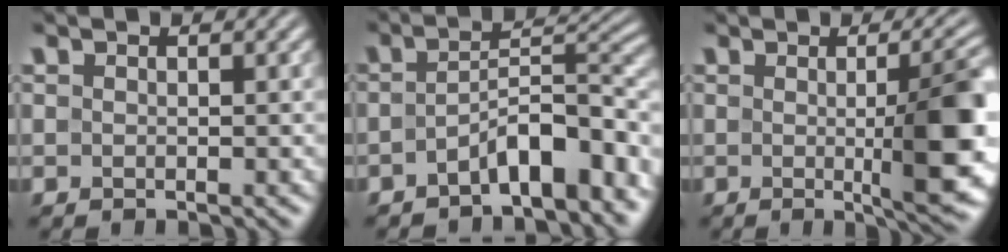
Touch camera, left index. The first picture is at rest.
{"total": 7.1, "force": [-3.8, 2.6, 5.4], "torque": [-0.072, 0.011, -0.066]}
{"total": 8.9, "force": [-0.6, 2.0, 8.7], "torque": [-0.102, -0.008, -0.004]}